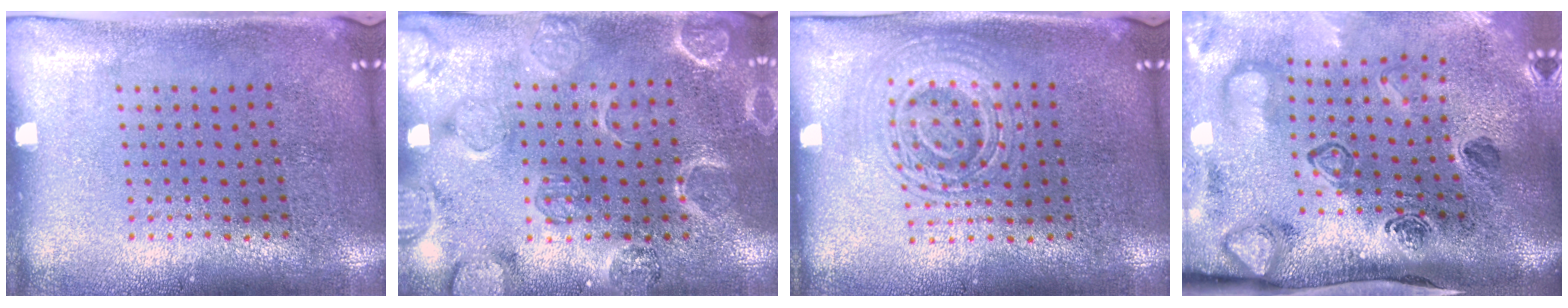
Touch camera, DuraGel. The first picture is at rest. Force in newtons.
{"total": 2.4, "press": 2.4, "slide": 0.4}
{"total": 2.9, "press": 2.8, "slide": 0.5}
{"total": 4.5, "press": 3.1, "slide": 3.3}